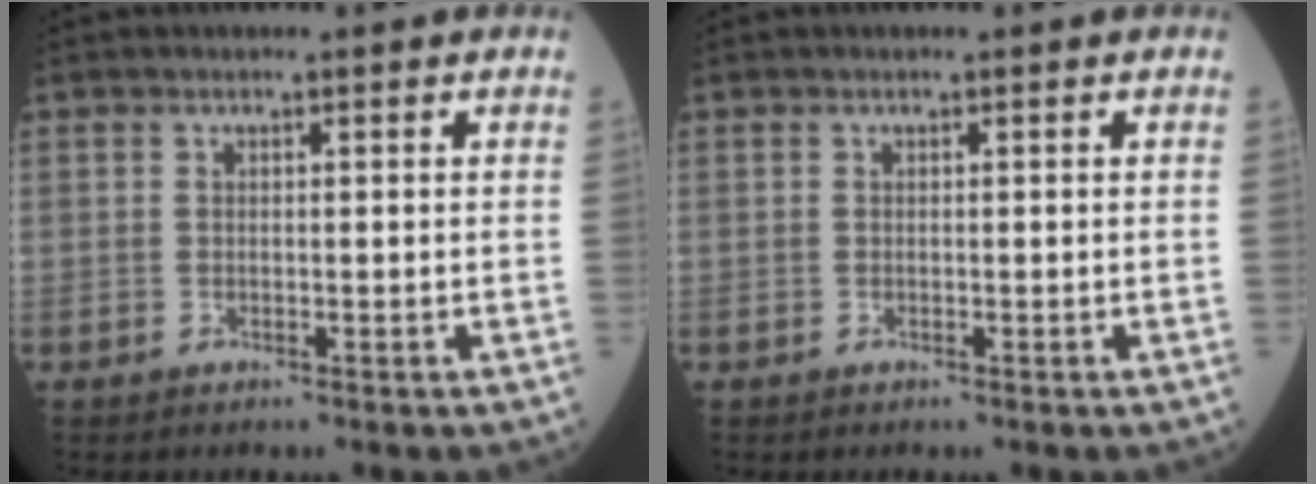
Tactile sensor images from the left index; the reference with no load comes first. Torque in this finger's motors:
{"motor_torque": [-0.13, 0.13, 0.00, 0.01]}